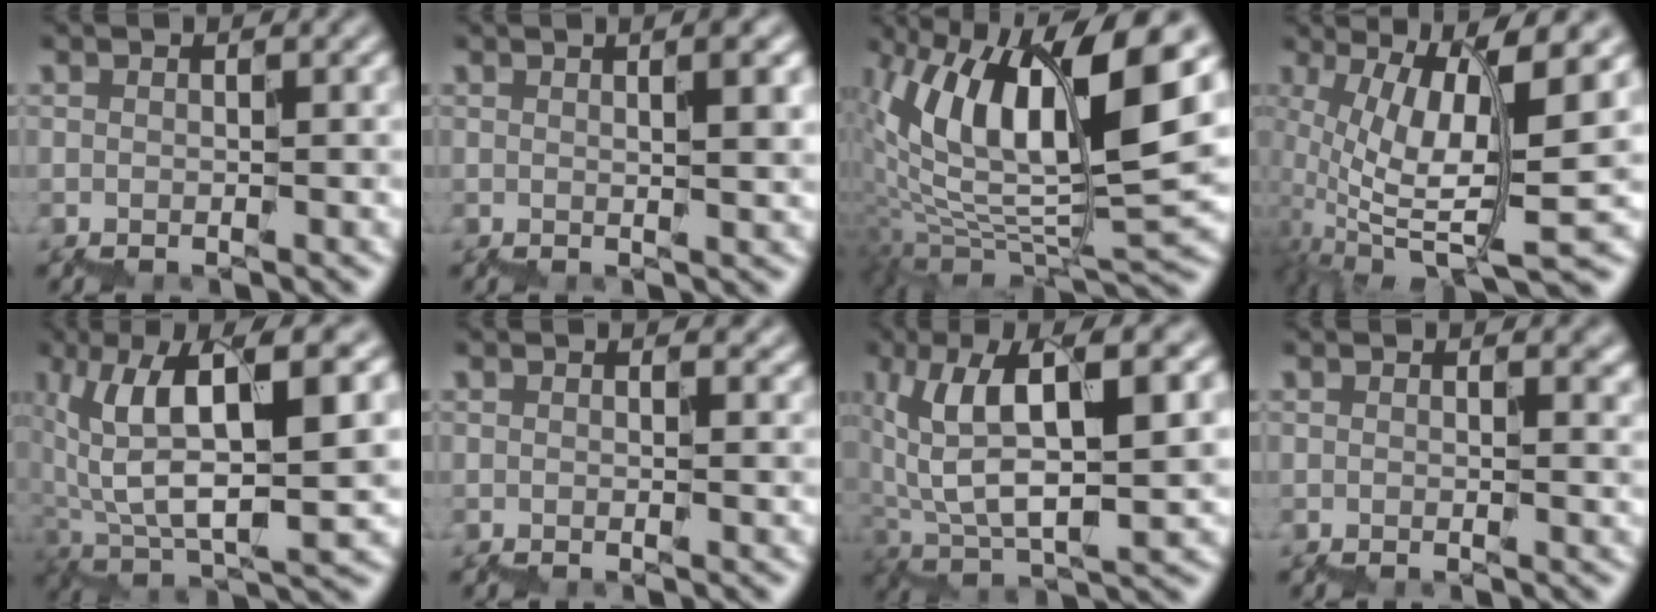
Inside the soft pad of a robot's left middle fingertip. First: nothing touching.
{"total": 3.5, "force": [1.2, 1.2, 3.1], "torque": [-0.021, 0.017, 0.014]}
{"total": 13.5, "force": [3.8, 5.0, 11.9], "torque": [-0.238, 0.007, 0.073]}
{"total": 7.8, "force": [1.2, 2.0, 7.5], "torque": [-0.146, 0.008, 0.029]}
{"total": 9.1, "force": [2.8, 2.6, 8.3], "torque": [-0.152, 0.016, 0.056]}
{"total": 1.3, "force": [0.8, 0.7, 0.7], "torque": [0.004, 0.011, 0.004]}
{"total": 7.4, "force": [2.8, 2.2, 6.4], "torque": [-0.125, 0.013, 0.055]}
{"total": 2.3, "force": [1.0, 1.2, 1.6], "torque": [0.001, 0.015, 0.009]}